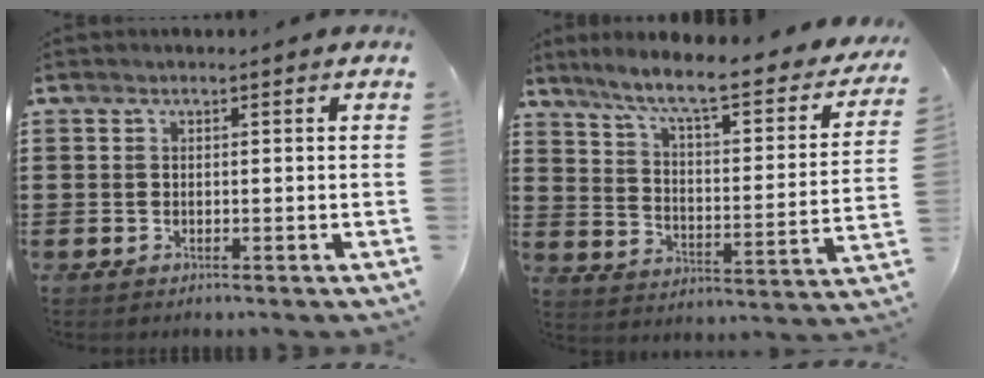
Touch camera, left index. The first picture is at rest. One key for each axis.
{"total": 8.1, "fx": 6.6, "fy": 0.3, "fz": 4.6, "tx": -0.108, "ty": -0.050, "tz": 0.104}